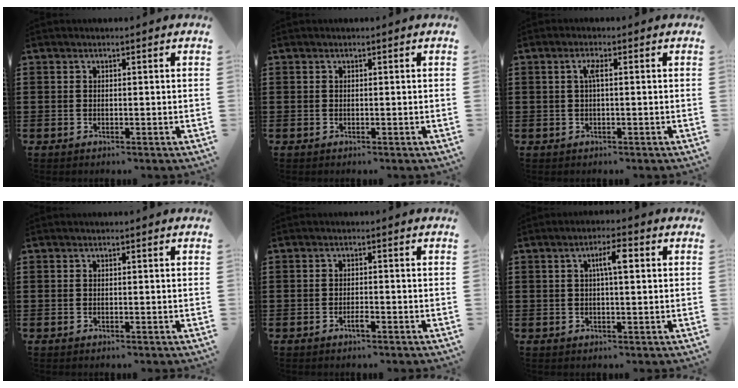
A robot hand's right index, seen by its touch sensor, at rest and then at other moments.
{"total": 0.0}
{"total": 2.0, "force": [0.1, 0.2, 2.0], "torque": [-0.041, 0.001, 0.001]}
{"total": 0.0}
{"total": 1.7, "force": [-1.0, 0.3, 1.4], "torque": [-0.027, -0.002, -0.017]}
{"total": 3.9, "force": [0.8, 0.9, 3.7], "torque": [-0.065, 0.007, 0.008]}